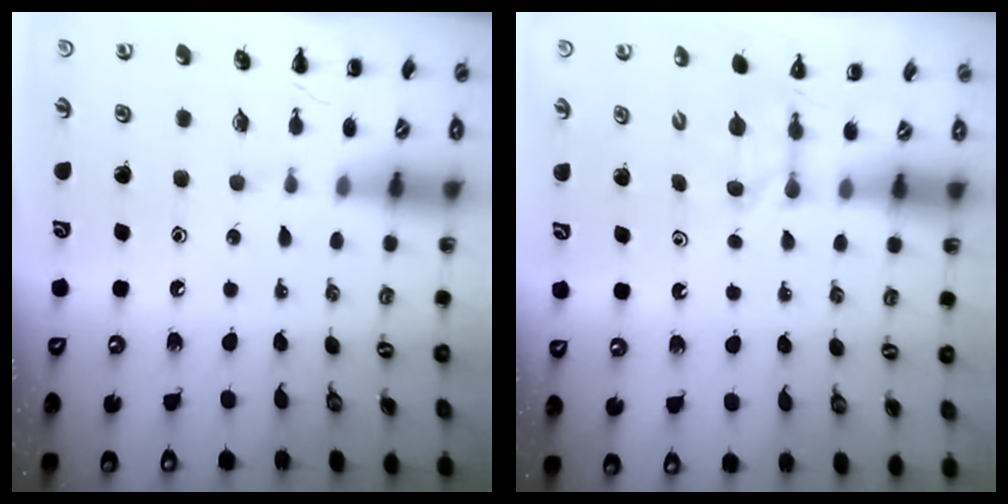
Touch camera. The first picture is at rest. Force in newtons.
{"total": 2.8, "press": 2.6, "slide": 1.1}